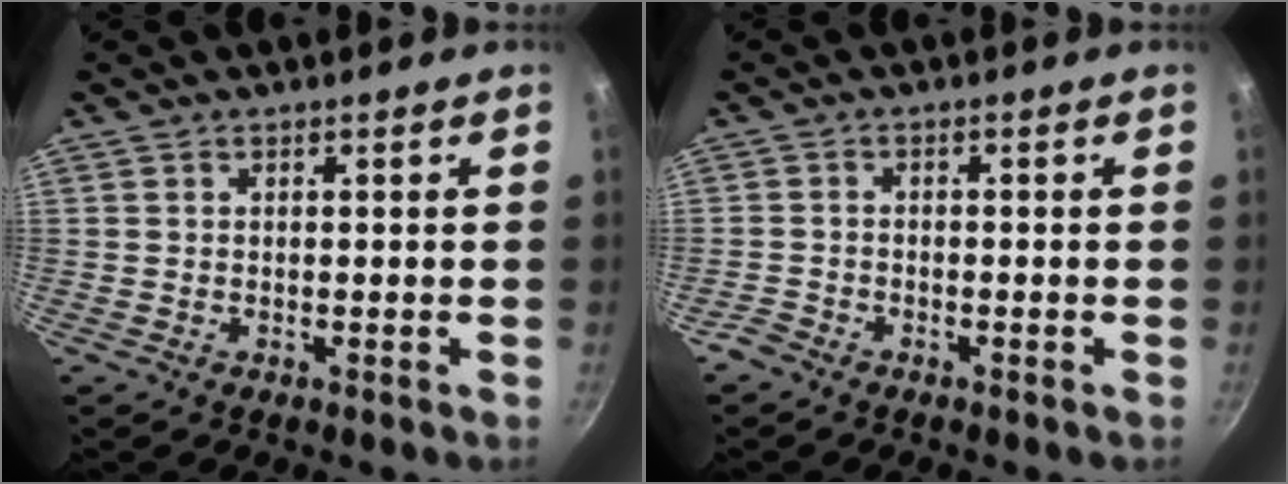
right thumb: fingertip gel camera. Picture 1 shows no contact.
{"total": 2.1, "force": [-1.8, 0.9, 0.6], "torque": [-0.024, 0.017, -0.037]}